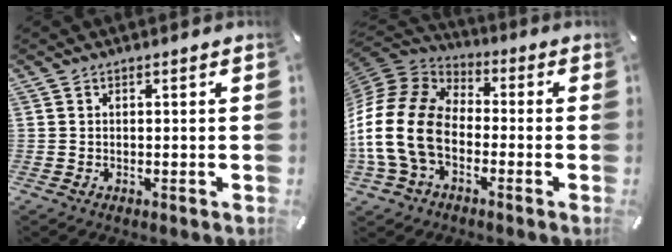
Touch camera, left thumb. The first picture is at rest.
{"total": 18.3, "force": [-5.8, 13.0, 11.5], "torque": [-0.255, 0.024, -0.107]}